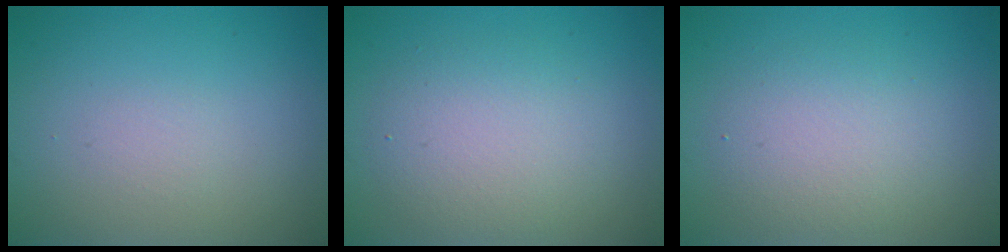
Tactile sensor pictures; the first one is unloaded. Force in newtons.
{"total": 2.6, "press": 2.6, "slide": 0.3}
{"total": 3.4, "press": 3.4, "slide": 0.1}